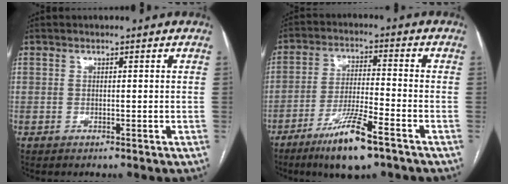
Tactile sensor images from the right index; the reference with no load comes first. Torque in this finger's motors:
{"motor_torque": [0.91, -0.22, 0.46, 0.11]}